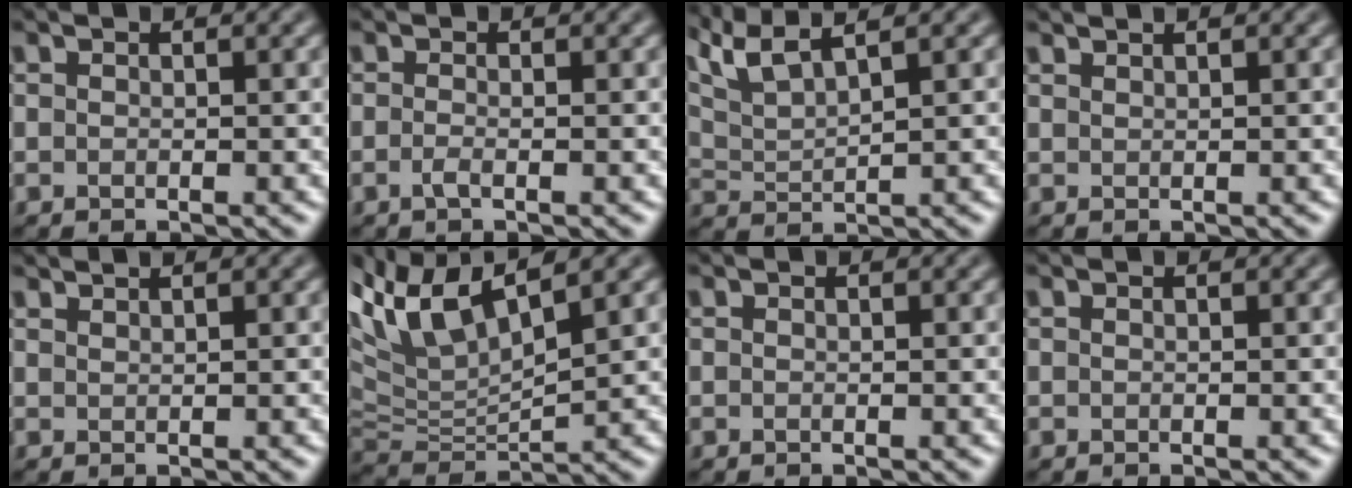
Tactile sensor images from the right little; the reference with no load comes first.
{"total": 0.6, "force": [-0.4, -0.5, 0.0], "torque": [-0.007, 0.006, -0.014]}
{"total": 4.8, "force": [4.5, -1.6, 0.8], "torque": [-0.022, 0.016, 0.085]}
{"total": 0.8, "force": [0.6, -0.3, -0.4], "torque": [0.000, -0.003, 0.013]}
{"total": 1.1, "force": [0.9, -0.4, -0.6], "torque": [0.002, -0.002, 0.016]}
{"total": 7.7, "force": [6.1, 1.0, 4.5], "torque": [-0.114, 0.038, 0.112]}
{"total": 0.0}
{"total": 0.0}